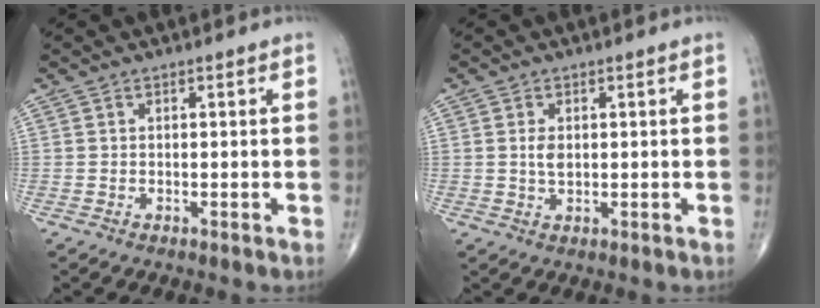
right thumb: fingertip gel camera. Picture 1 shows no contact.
{"total": 2.5, "force": [0.3, 1.5, 2.0], "torque": [-0.036, -0.001, 0.008]}